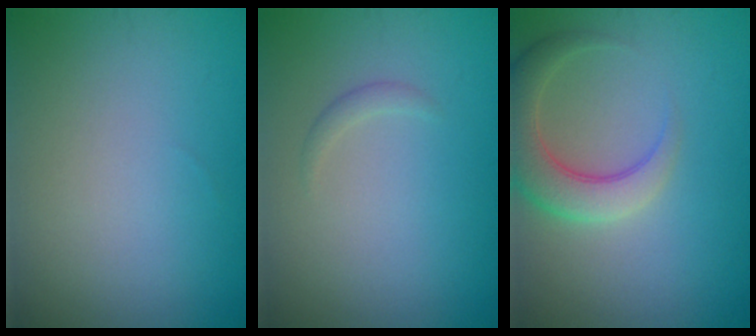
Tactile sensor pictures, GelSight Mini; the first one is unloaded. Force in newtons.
{"total": 0.8, "press": 0.8, "slide": 0.0}
{"total": 4.9, "press": 4.9, "slide": 0.5}